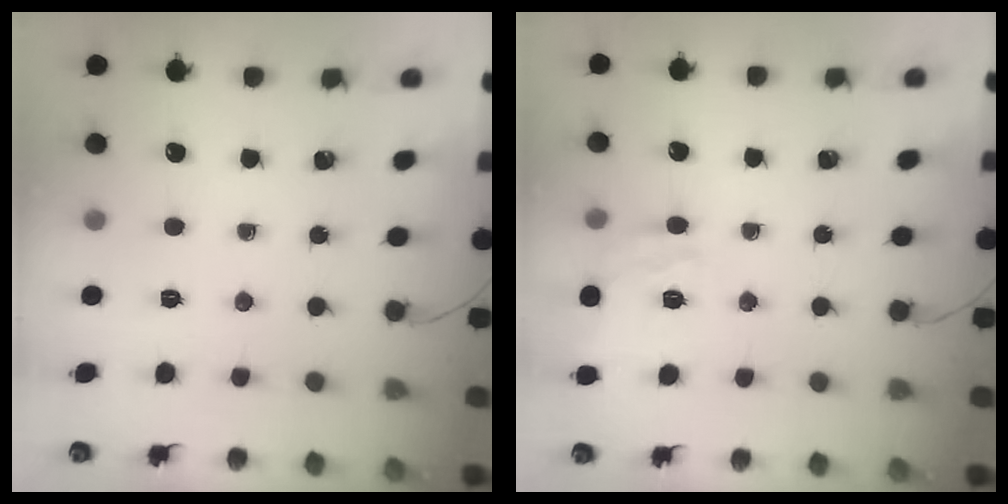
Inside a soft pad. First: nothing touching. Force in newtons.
{"total": 14.5, "press": 14.4, "slide": 1.7}